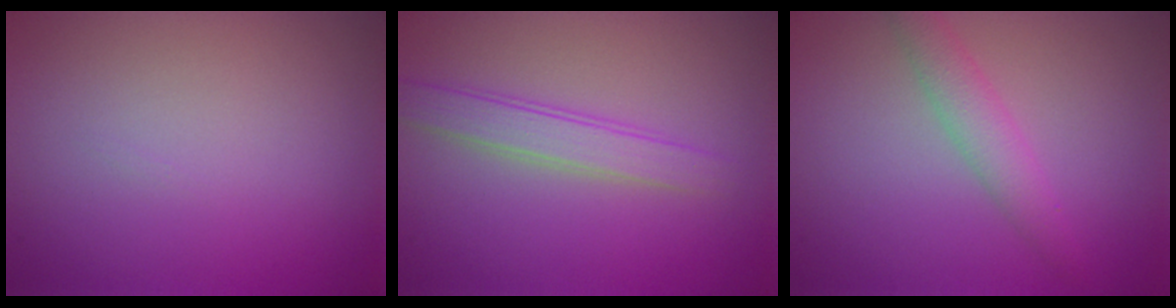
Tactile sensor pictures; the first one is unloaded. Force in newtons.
{"total": 2.6, "press": 2.6, "slide": 0.0}
{"total": 2.9, "press": 2.9, "slide": 0.1}